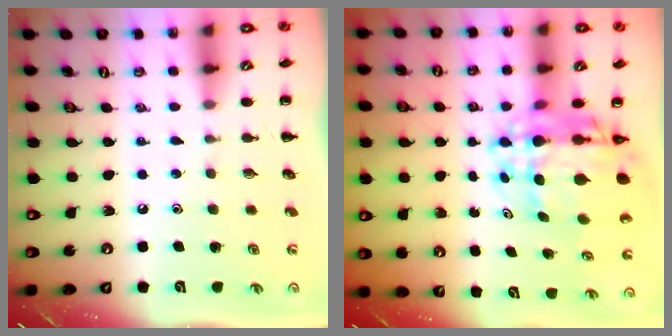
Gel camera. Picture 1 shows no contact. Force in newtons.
{"total": 10.8, "press": 10.2, "slide": 3.7}